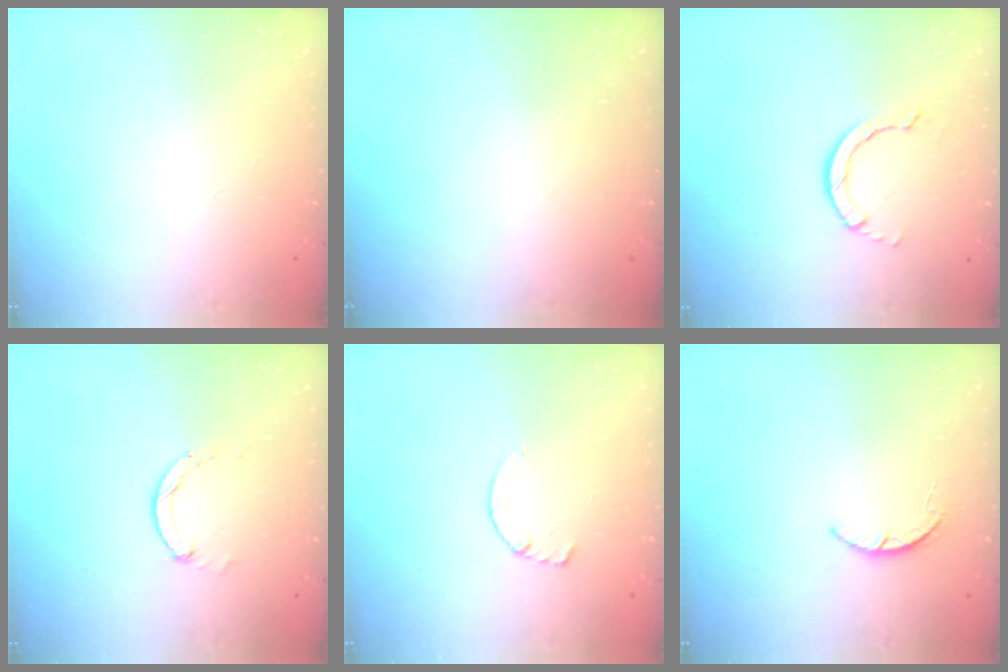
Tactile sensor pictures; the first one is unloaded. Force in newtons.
{"total": 0.0}
{"total": 2.8, "press": 2.8, "slide": 0.2}
{"total": 1.2, "press": 1.2, "slide": 0.3}
{"total": 2.9, "press": 2.9, "slide": 0.4}
{"total": 1.9, "press": 1.9, "slide": 0.3}